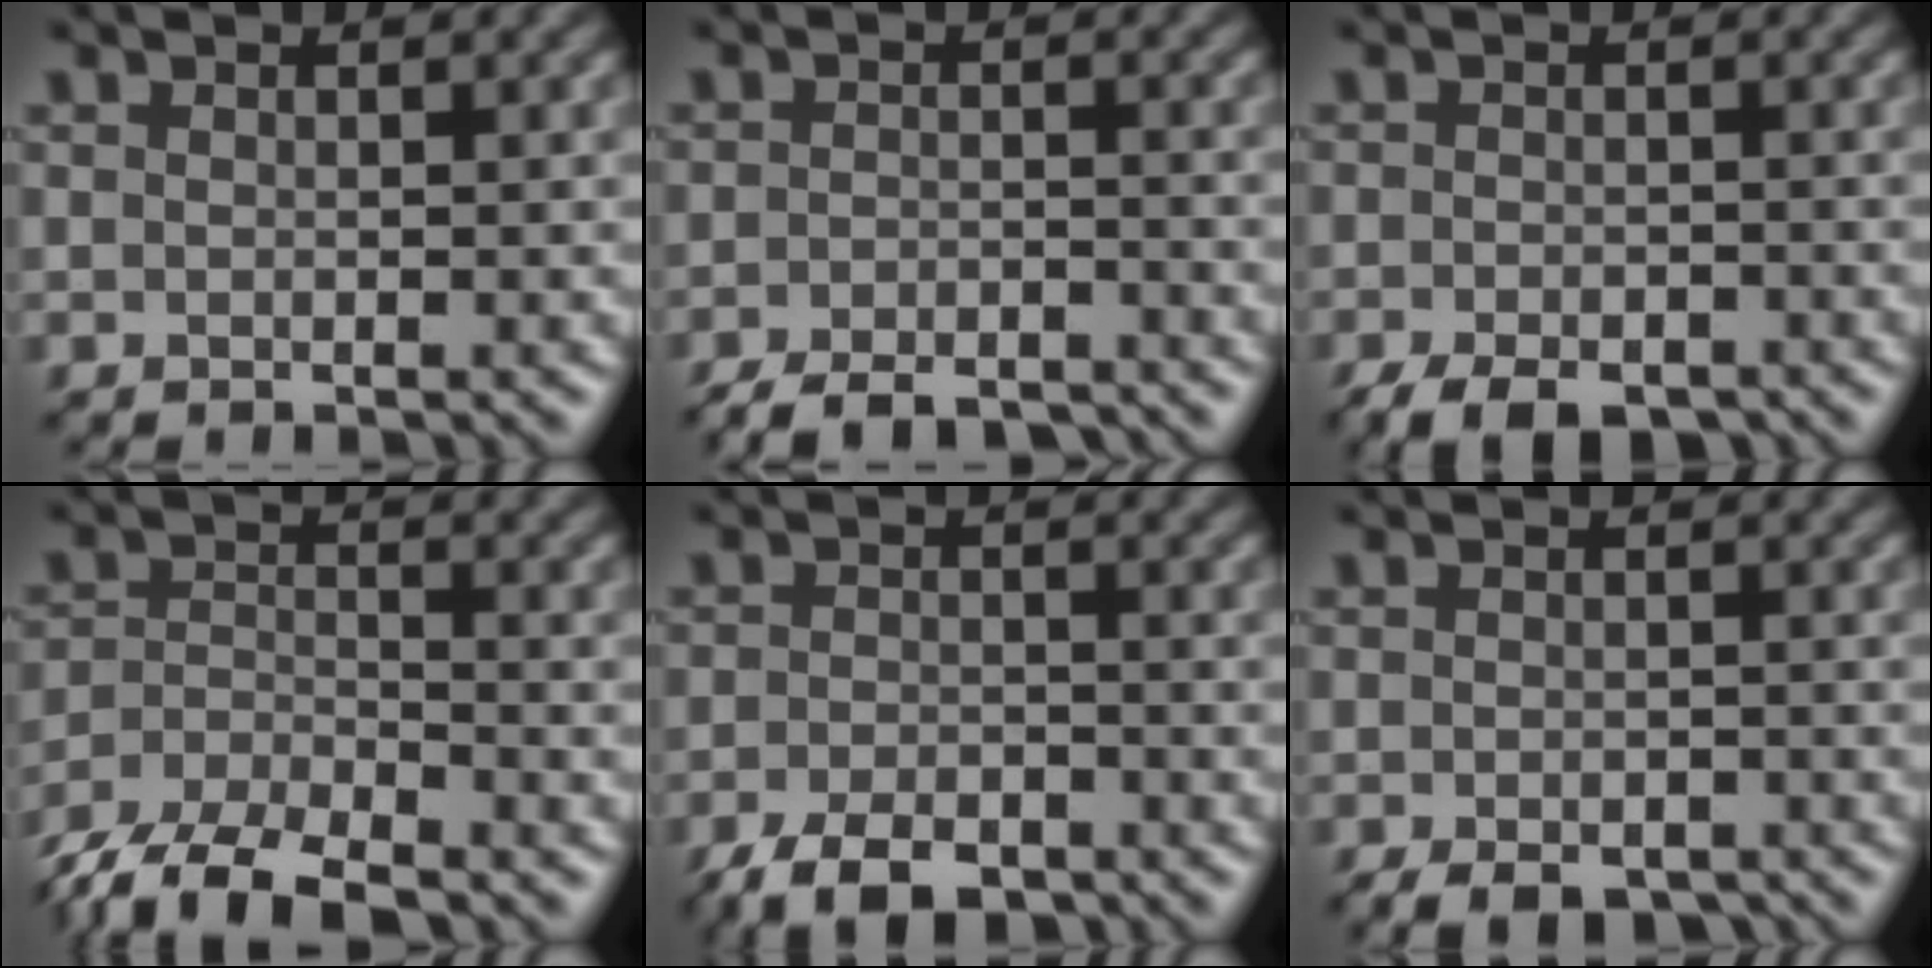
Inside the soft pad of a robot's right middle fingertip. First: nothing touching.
{"total": 6.0, "force": [-5.2, 1.7, 2.6], "torque": [-0.038, -0.011, -0.086]}
{"total": 4.9, "force": [-3.7, 2.0, 2.5], "torque": [-0.035, -0.009, -0.064]}
{"total": 6.8, "force": [-5.5, 2.1, 3.4], "torque": [-0.064, -0.010, -0.106]}
{"total": 5.3, "force": [-3.9, 2.3, 2.8], "torque": [-0.043, -0.003, -0.074]}
{"total": 4.0, "force": [-3.1, 1.5, 1.9], "torque": [-0.026, -0.008, -0.047]}